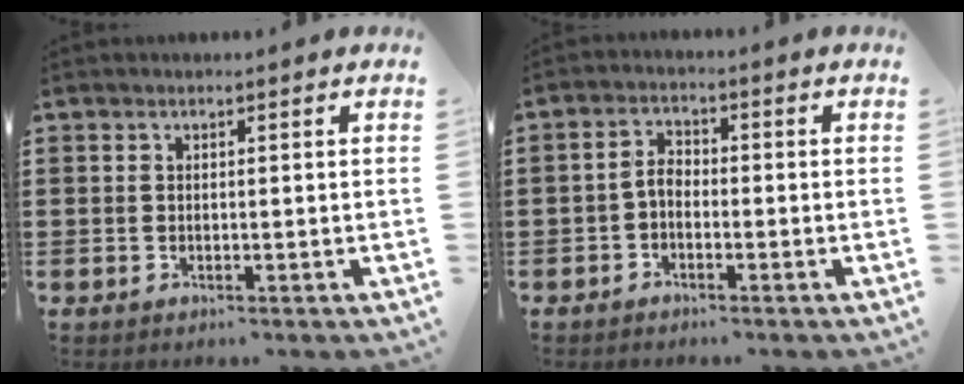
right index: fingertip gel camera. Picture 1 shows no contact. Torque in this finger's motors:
{"motor_torque": [0.64, -0.53, 0.35, 0.05]}